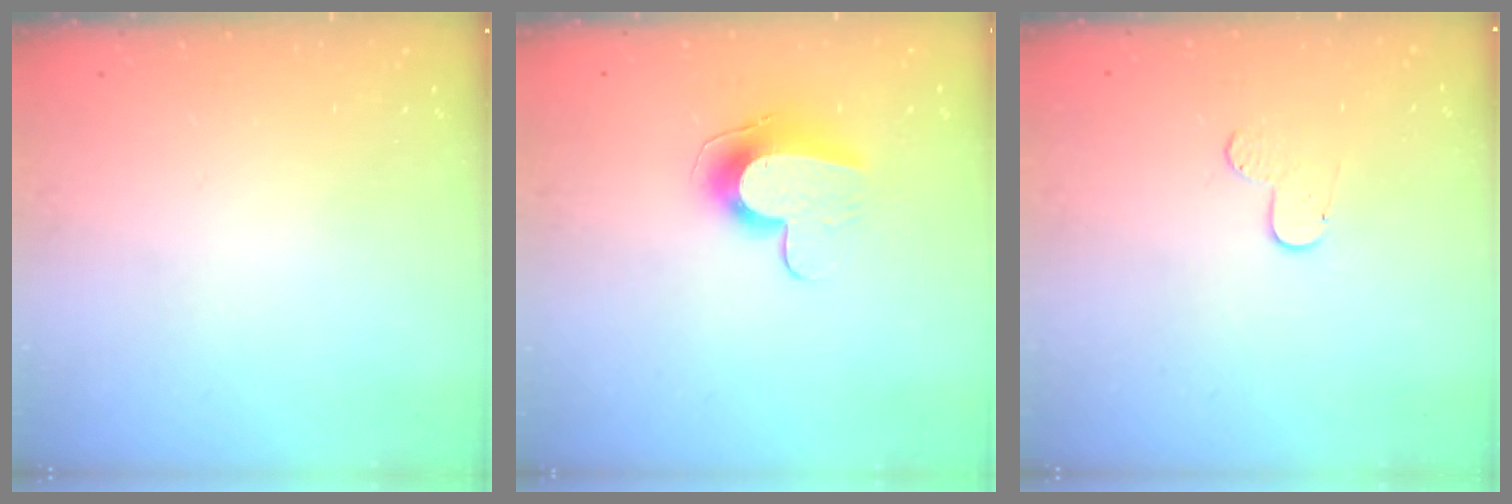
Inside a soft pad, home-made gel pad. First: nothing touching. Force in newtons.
{"total": 9.7, "press": 9.7, "slide": 0.5}
{"total": 6.5, "press": 6.5, "slide": 0.6}